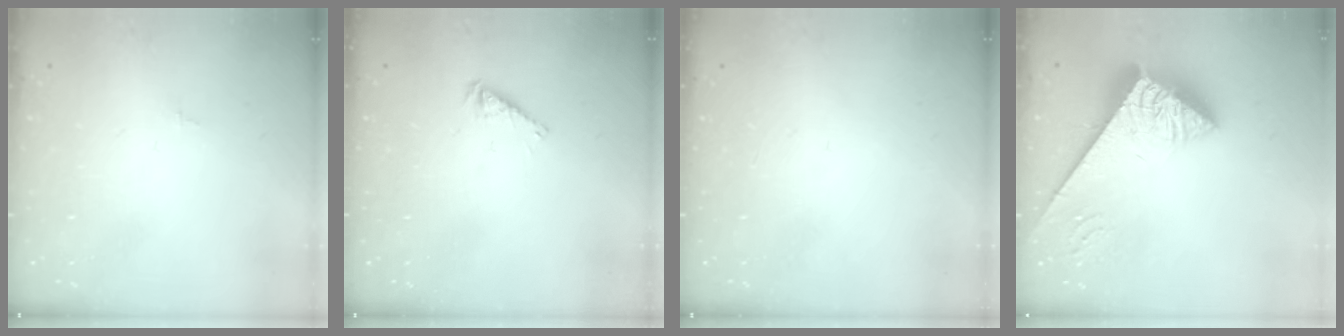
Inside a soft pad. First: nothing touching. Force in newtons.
{"total": 3.8, "press": 3.8, "slide": 0.5}
{"total": 0.0}
{"total": 6.3, "press": 6.3, "slide": 0.8}